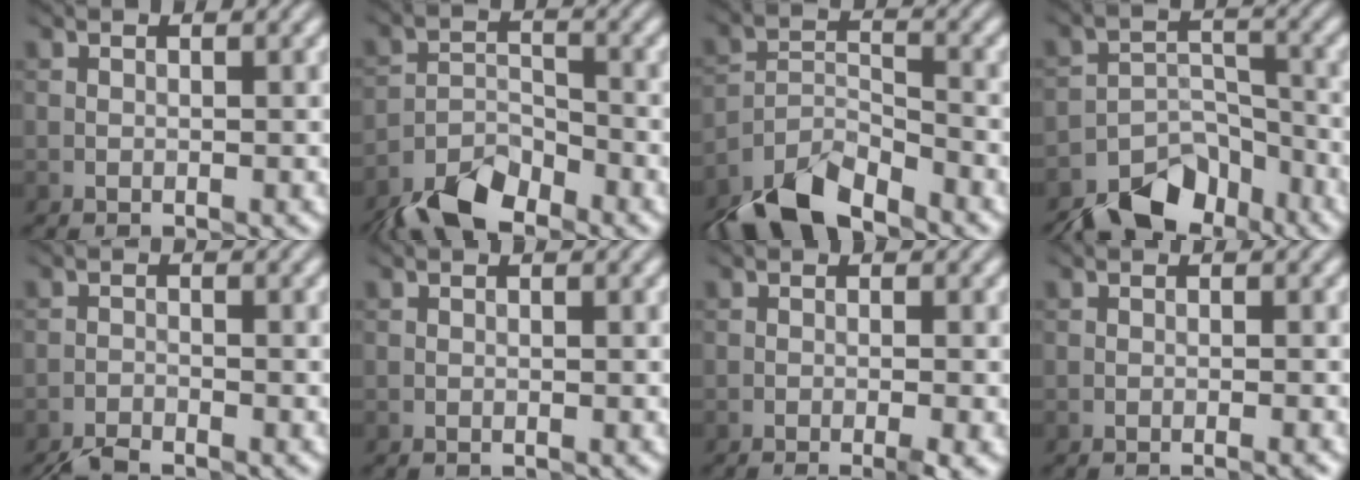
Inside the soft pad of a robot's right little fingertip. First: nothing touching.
{"total": 6.6, "force": [-5.2, 2.6, 3.1], "torque": [-0.054, -0.007, -0.104]}
{"total": 8.0, "force": [-6.2, 3.0, 4.1], "torque": [-0.074, -0.011, -0.123]}
{"total": 8.9, "force": [-7.1, 4.3, 3.1], "torque": [-0.032, -0.007, -0.117]}
{"total": 2.2, "force": [-2.1, 0.2, 0.6], "torque": [-0.012, -0.005, -0.046]}
{"total": 0.0}
{"total": 3.3, "force": [-2.0, 0.4, 2.6], "torque": [-0.049, -0.004, -0.032]}
{"total": 1.4, "force": [-1.0, 0.1, 0.9], "torque": [-0.015, 0.005, -0.016]}